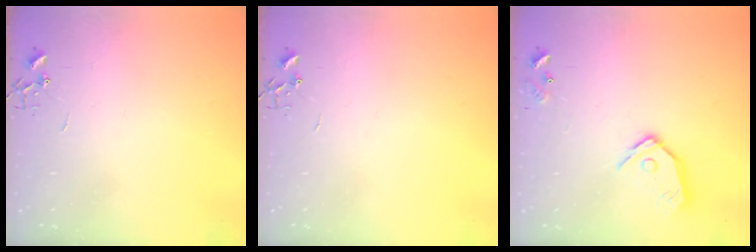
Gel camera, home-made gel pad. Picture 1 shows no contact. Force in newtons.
{"total": 0.0}
{"total": 12.1, "press": 12.0, "slide": 1.5}